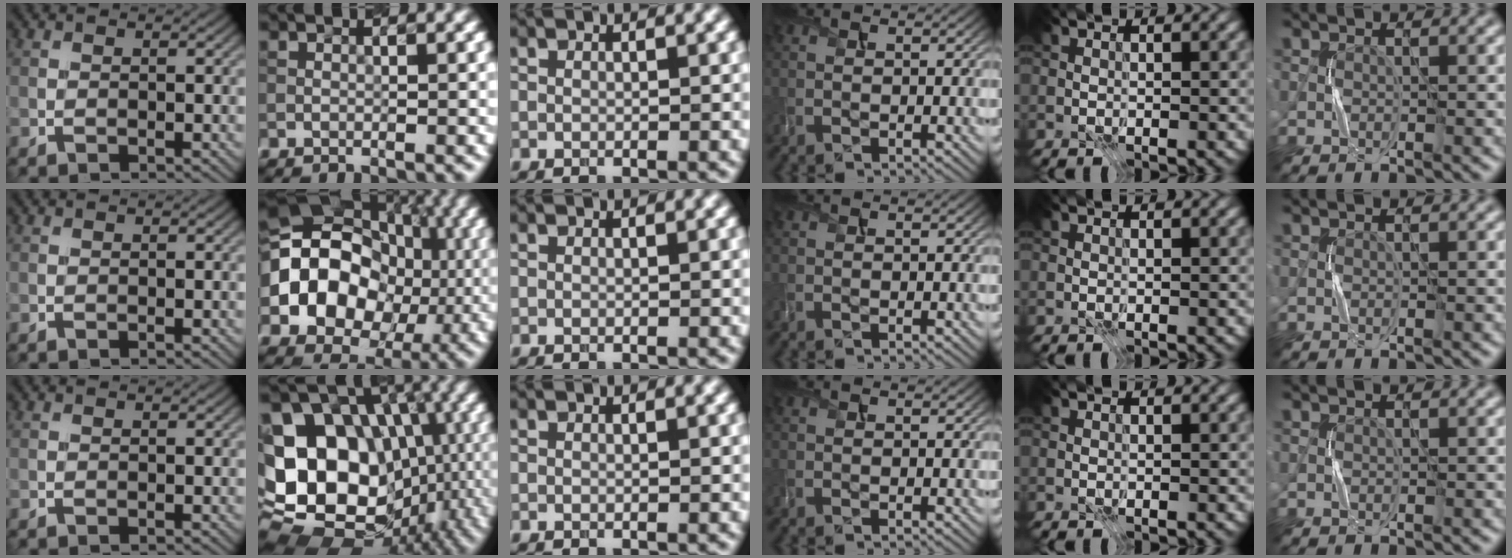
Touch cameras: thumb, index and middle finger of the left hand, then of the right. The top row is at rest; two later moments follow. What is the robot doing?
{"motion": "press", "object": "joystick"}